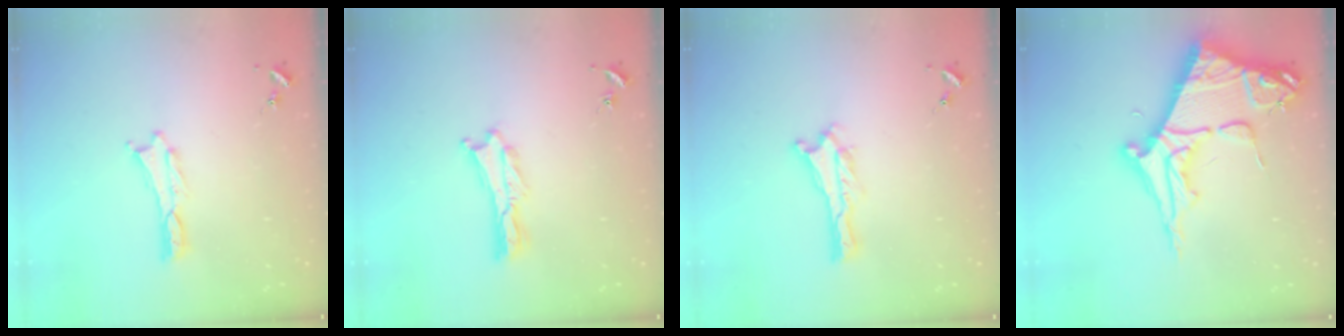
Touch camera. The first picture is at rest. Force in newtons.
{"total": 0.7, "press": 0.7, "slide": 0.2}
{"total": 0.0}
{"total": 11.3, "press": 11.2, "slide": 1.2}